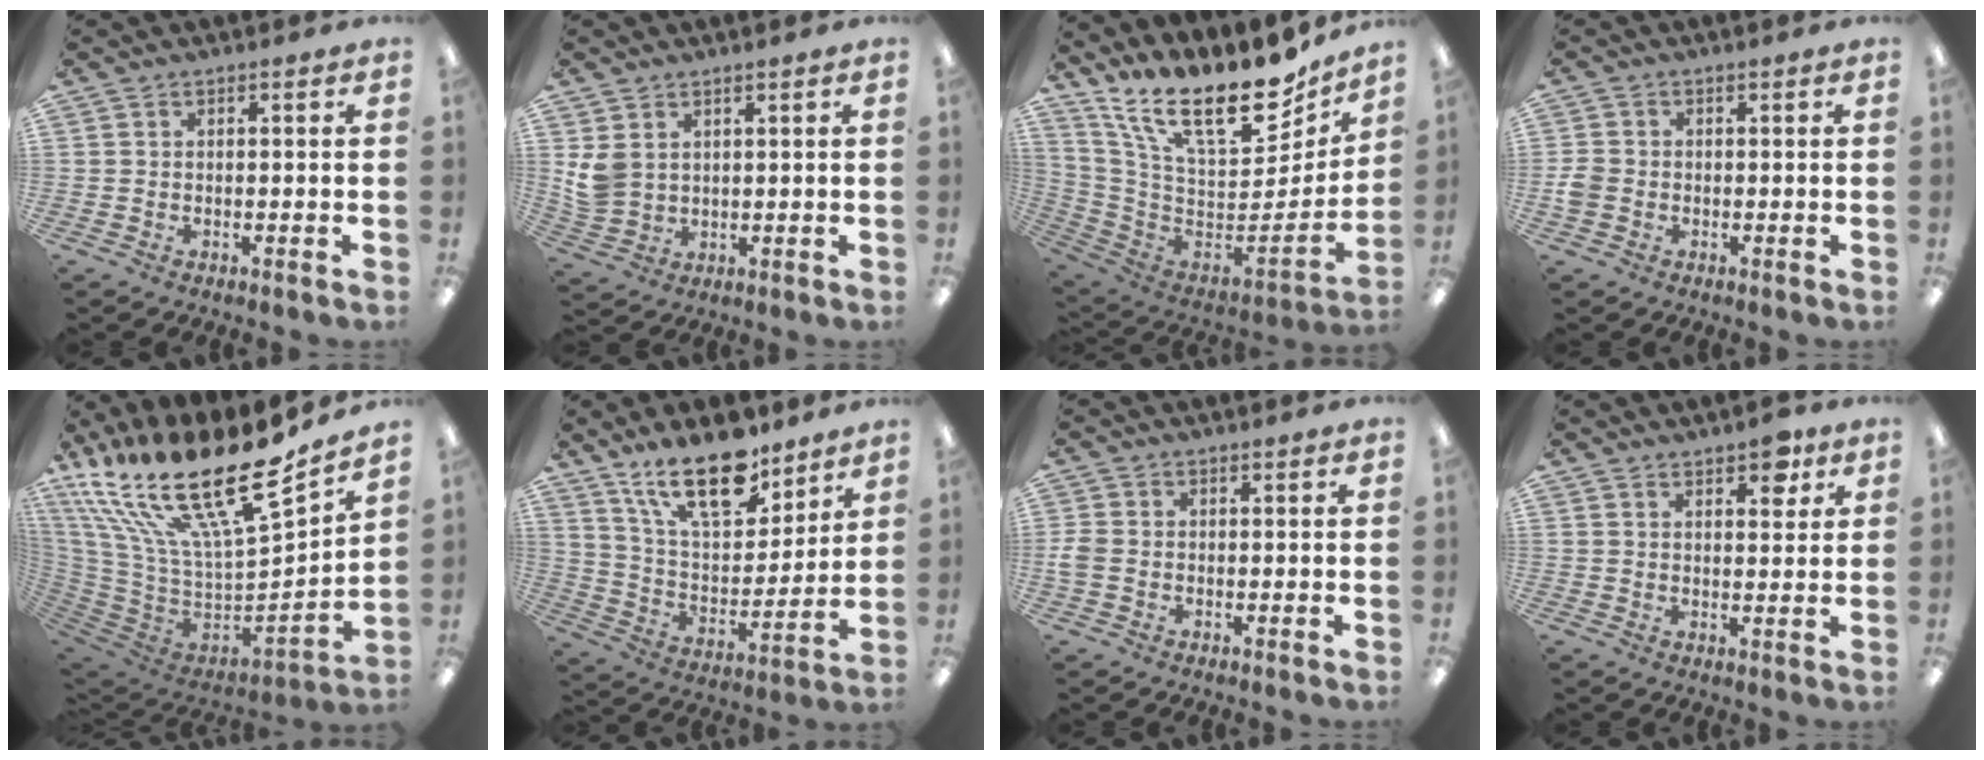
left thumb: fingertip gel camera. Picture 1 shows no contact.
{"total": 5.5, "force": [2.7, 4.2, 2.4], "torque": [-0.045, -0.004, 0.056]}
{"total": 22.6, "force": [14.7, 9.0, 14.7], "torque": [-0.226, -0.110, 0.256]}
{"total": 3.0, "force": [-0.7, 2.6, 1.4], "torque": [-0.020, 0.008, -0.011]}
{"total": 28.0, "force": [17.4, 9.3, 19.9], "torque": [-0.359, -0.140, 0.303]}
{"total": 20.3, "force": [14.4, 8.8, 11.3], "torque": [-0.197, -0.076, 0.252]}
{"total": 2.7, "force": [-0.4, 2.0, 1.7], "torque": [-0.035, 0.003, -0.008]}
{"total": 5.5, "force": [3.8, 2.6, 3.0], "torque": [-0.026, -0.015, 0.061]}